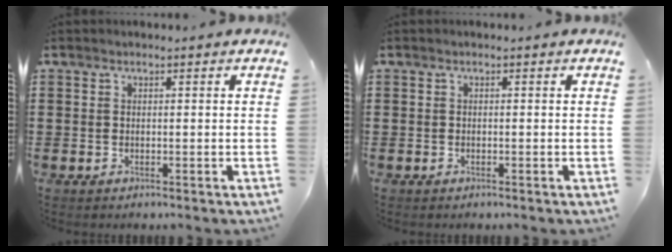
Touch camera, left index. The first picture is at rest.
{"total": 0.0}